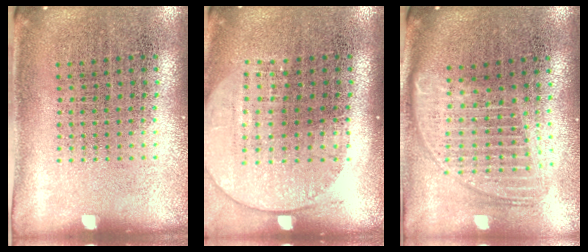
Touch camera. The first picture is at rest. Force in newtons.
{"total": 1.5, "press": 1.3, "slide": 0.7}
{"total": 1.7, "press": 1.4, "slide": 0.9}